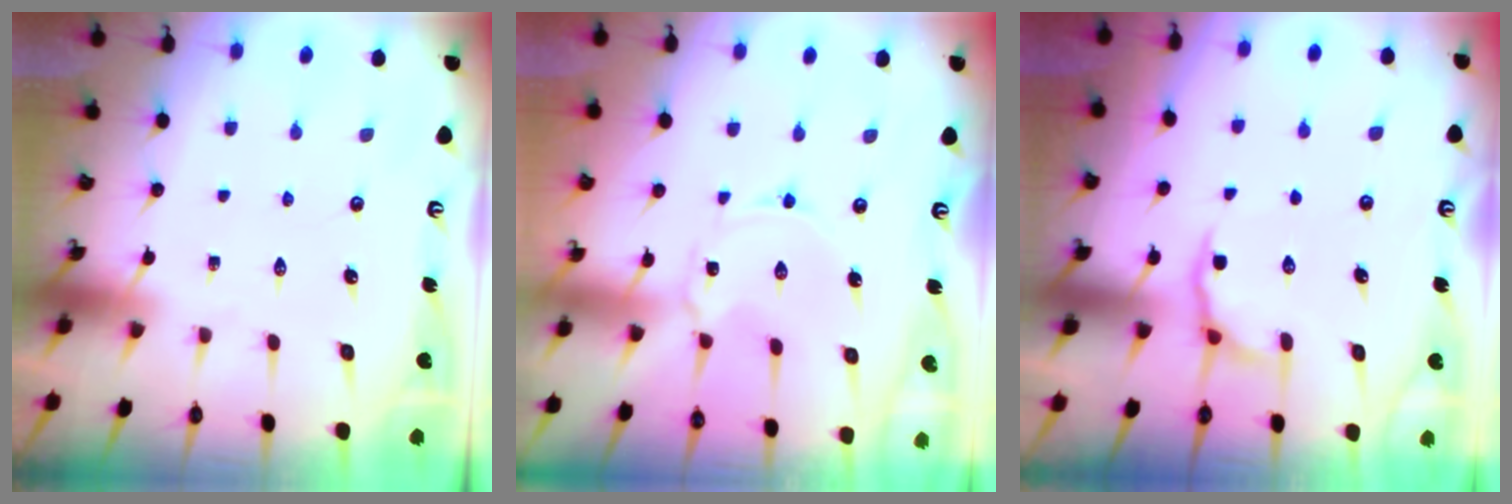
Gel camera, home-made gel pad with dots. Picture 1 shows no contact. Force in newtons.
{"total": 2.5, "press": 2.5, "slide": 0.3}
{"total": 5.4, "press": 4.8, "slide": 2.4}